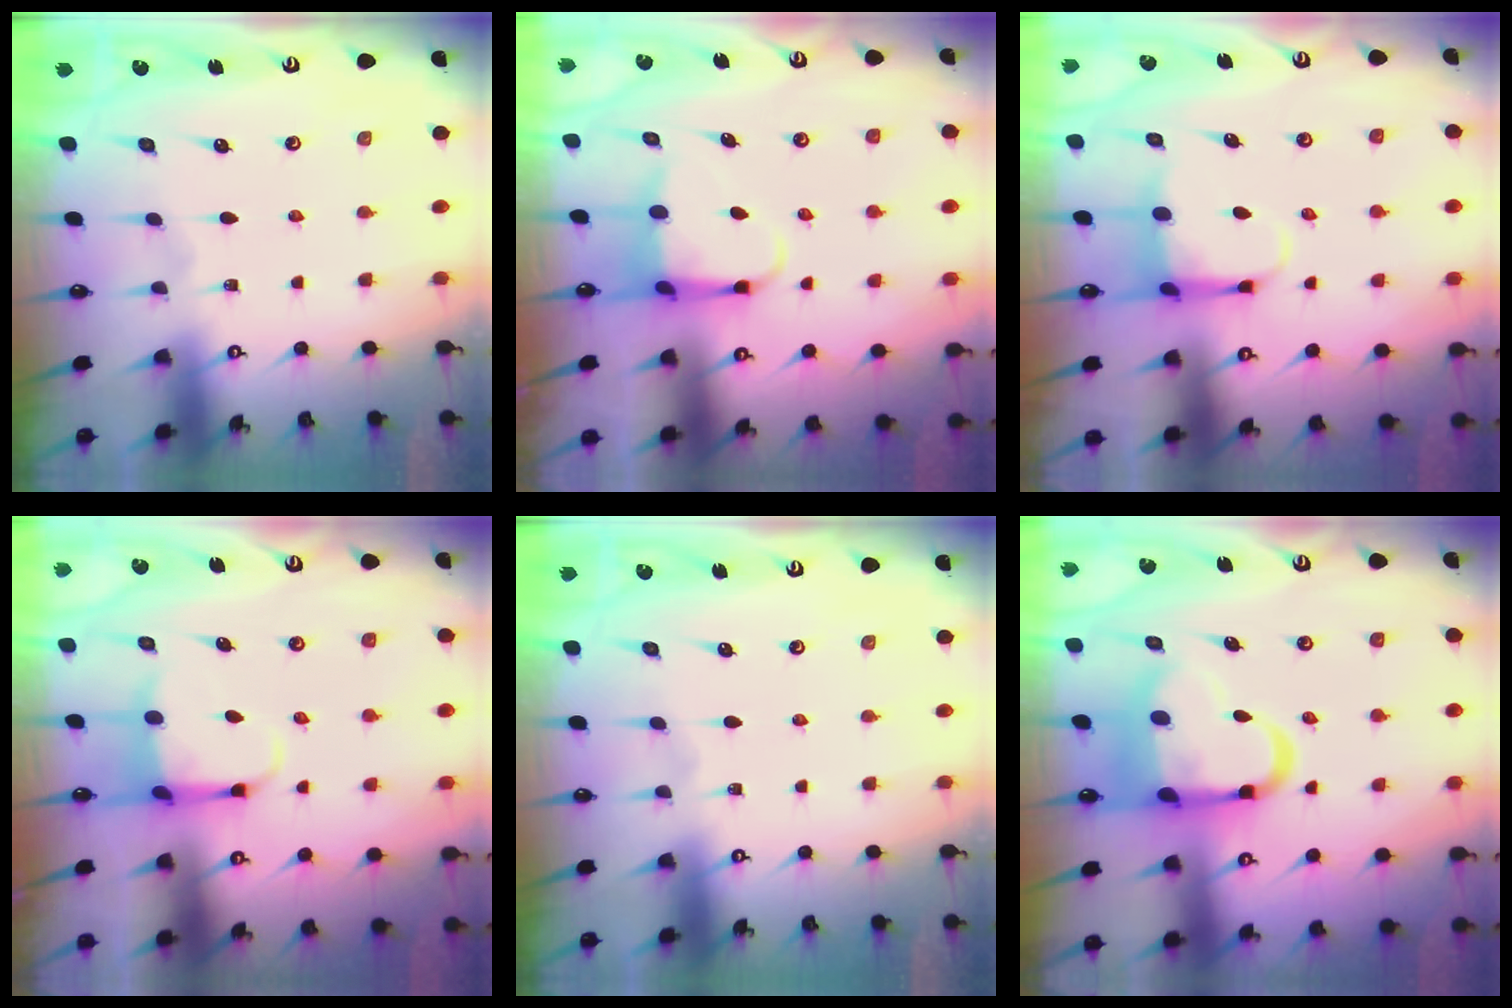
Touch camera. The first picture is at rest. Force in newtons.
{"total": 3.8, "press": 3.7, "slide": 0.7}
{"total": 6.2, "press": 6.1, "slide": 1.2}
{"total": 3.9, "press": 3.7, "slide": 1.0}
{"total": 0.0}
{"total": 13.7, "press": 13.5, "slide": 2.6}